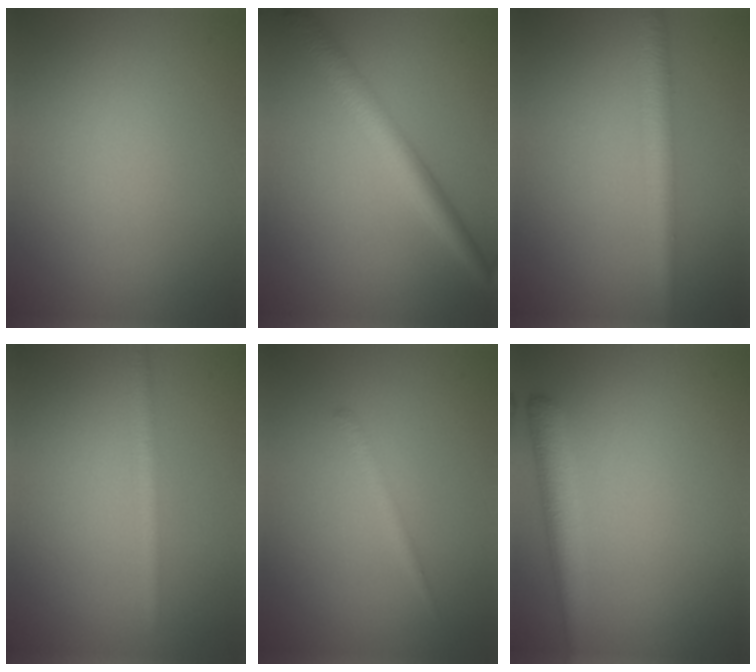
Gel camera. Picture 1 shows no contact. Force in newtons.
{"total": 3.8, "press": 3.8, "slide": 0.1}
{"total": 3.3, "press": 3.3, "slide": 0.1}
{"total": 2.1, "press": 2.1, "slide": 0.0}
{"total": 1.2, "press": 1.2, "slide": 0.0}
{"total": 3.0, "press": 3.0, "slide": 0.2}